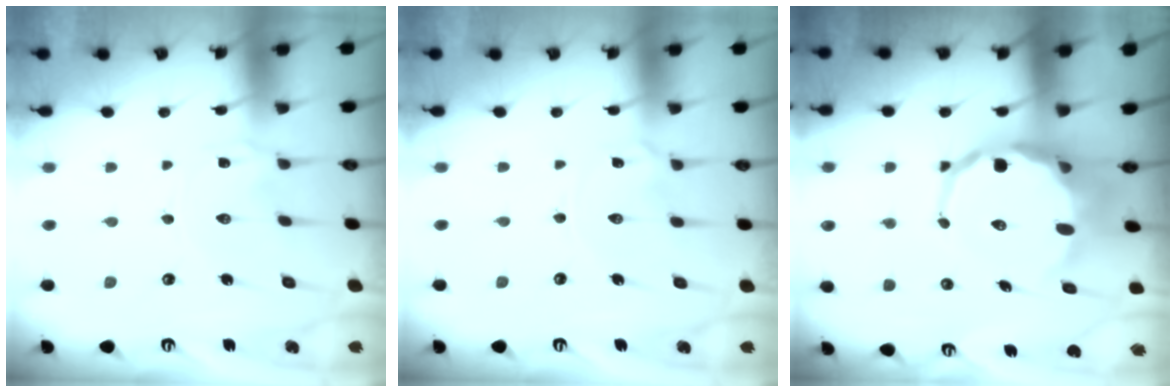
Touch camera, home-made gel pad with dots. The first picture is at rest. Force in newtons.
{"total": 1.5, "press": 1.5, "slide": 0.0}
{"total": 11.9, "press": 11.7, "slide": 2.4}